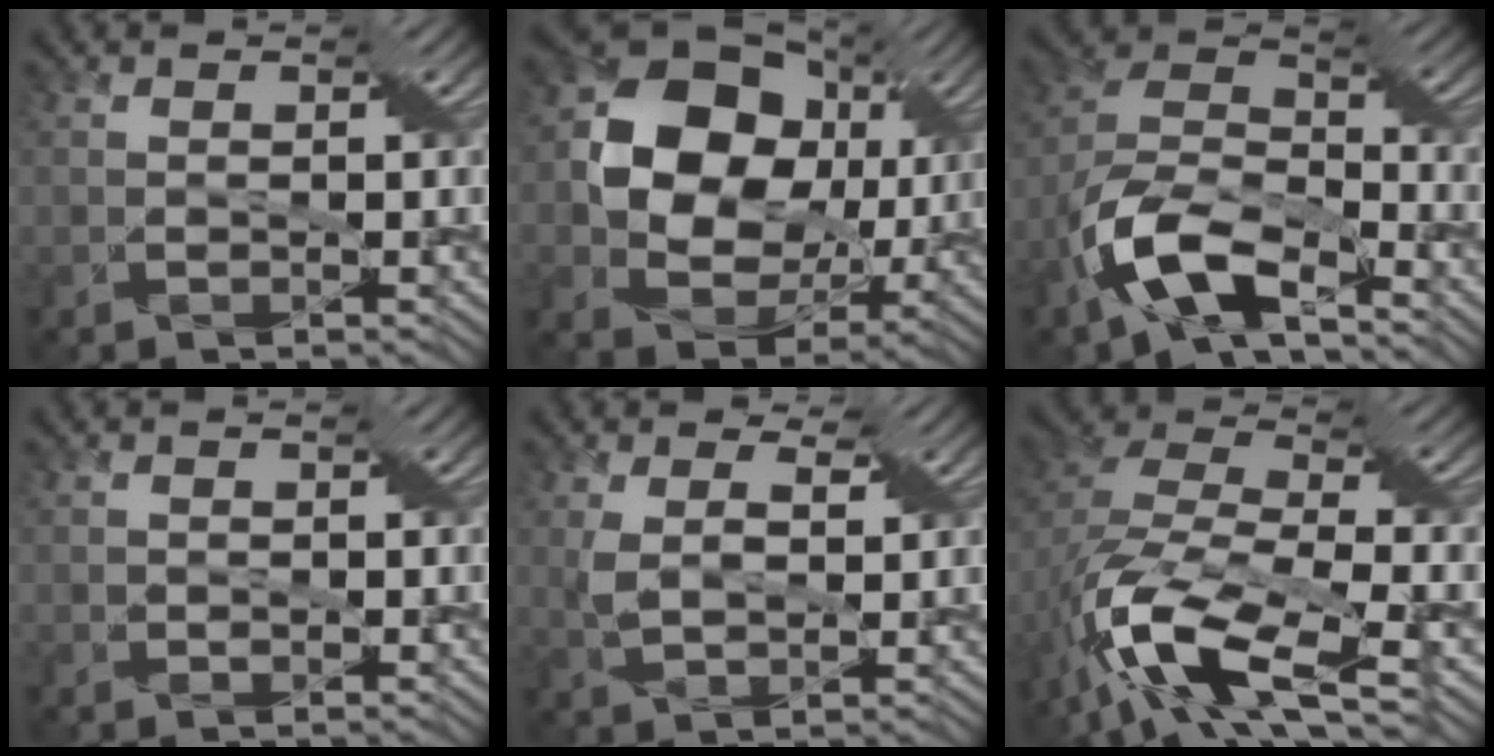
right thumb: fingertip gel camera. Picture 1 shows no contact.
{"total": 13.6, "force": [2.2, 10.3, 8.6], "torque": [-0.168, -0.004, 0.041]}
{"total": 11.5, "force": [-6.9, 4.6, 7.9], "torque": [-0.175, -0.011, -0.147]}
{"total": 0.7, "force": [0.1, 0.5, 0.3], "torque": [-0.003, -0.001, -0.002]}
{"total": 3.8, "force": [1.6, 1.7, 3.0], "torque": [-0.080, -0.003, 0.030]}
{"total": 14.6, "force": [-6.8, 6.0, 11.4], "torque": [-0.285, -0.020, -0.121]}